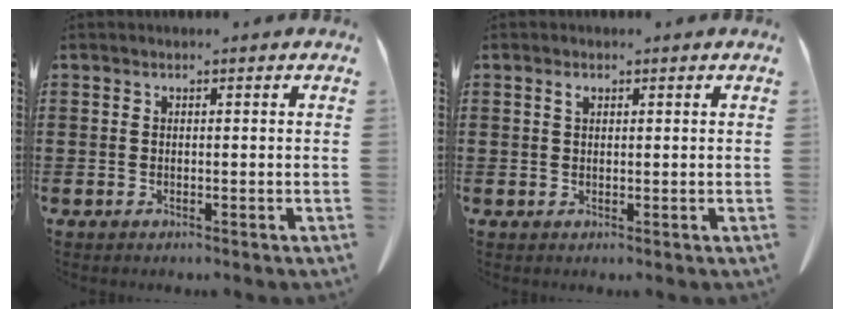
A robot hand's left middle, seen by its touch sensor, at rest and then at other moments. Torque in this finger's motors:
{"motor_torque": [0.75, 0.78, 0.01, 0.04]}